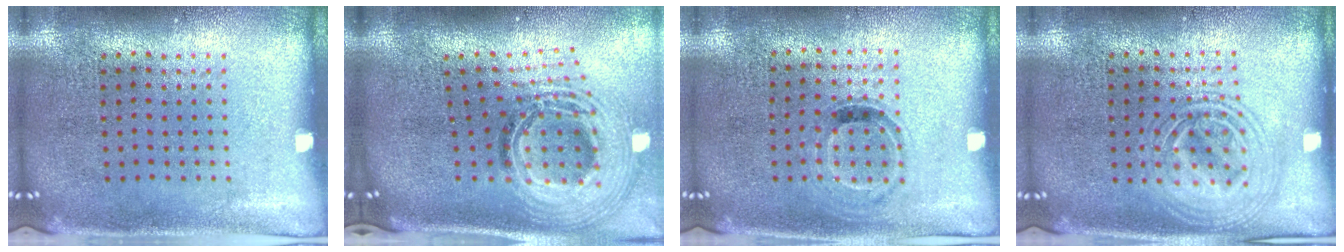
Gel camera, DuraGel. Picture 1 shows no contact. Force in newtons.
{"total": 2.6, "press": 1.8, "slide": 1.8}
{"total": 0.9, "press": 0.8, "slide": 0.5}
{"total": 2.9, "press": 2.9, "slide": 0.4}